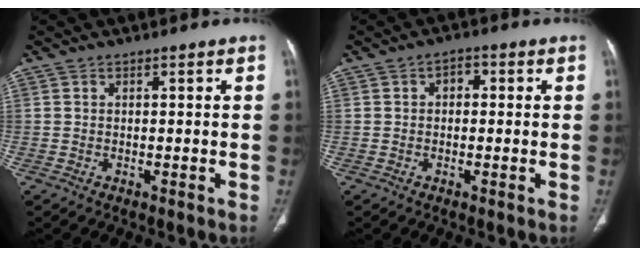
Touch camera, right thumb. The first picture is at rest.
{"total": 2.5, "force": [0.3, 1.7, 1.7], "torque": [-0.016, 0.011, 0.000]}